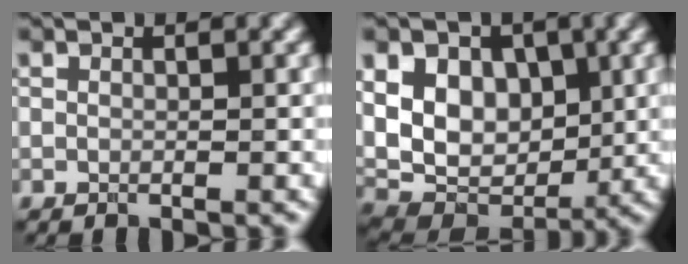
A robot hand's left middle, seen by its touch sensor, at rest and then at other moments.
{"total": 9.5, "force": [2.4, 6.8, 6.1], "torque": [-0.105, 0.008, 0.035]}